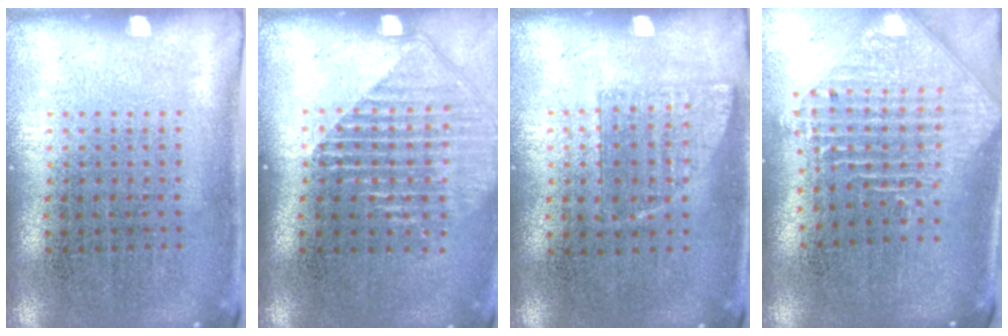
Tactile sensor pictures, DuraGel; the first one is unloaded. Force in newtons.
{"total": 1.7, "press": 1.5, "slide": 0.7}
{"total": 0.7, "press": 0.7, "slide": 0.2}
{"total": 2.5, "press": 1.9, "slide": 1.7}